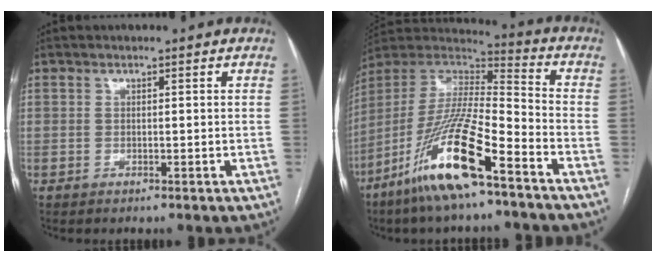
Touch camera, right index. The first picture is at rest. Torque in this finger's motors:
{"motor_torque": [0.89, -0.94, 0.67, 0.21]}